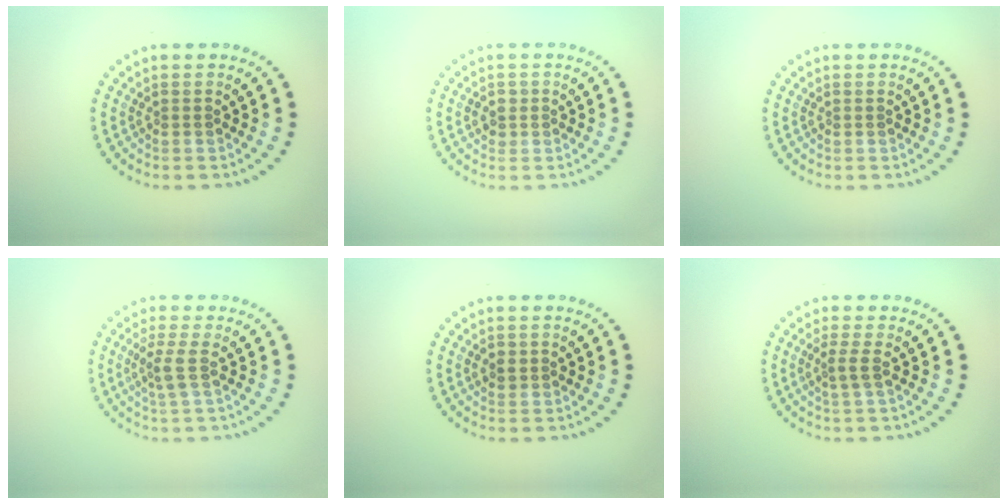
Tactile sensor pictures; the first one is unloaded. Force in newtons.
{"total": 1.3, "press": 1.2, "slide": 0.5}
{"total": 0.0}
{"total": 2.1, "press": 1.6, "slide": 1.3}
{"total": 1.0, "press": 1.0, "slide": 0.1}
{"total": 1.5, "press": 1.0, "slide": 1.1}